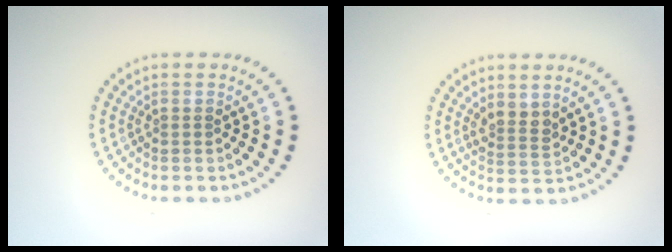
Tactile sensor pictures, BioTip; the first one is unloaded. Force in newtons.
{"total": 2.0, "press": 1.7, "slide": 1.2}